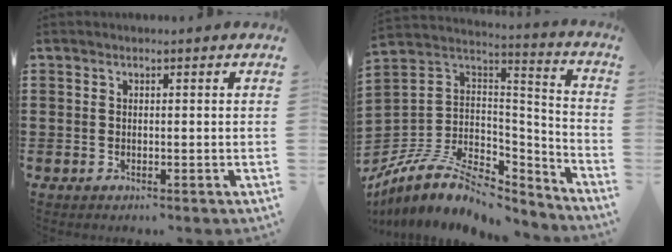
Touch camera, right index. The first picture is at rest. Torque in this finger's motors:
{"motor_torque": [0.03, -0.04, -0.93, -0.21]}